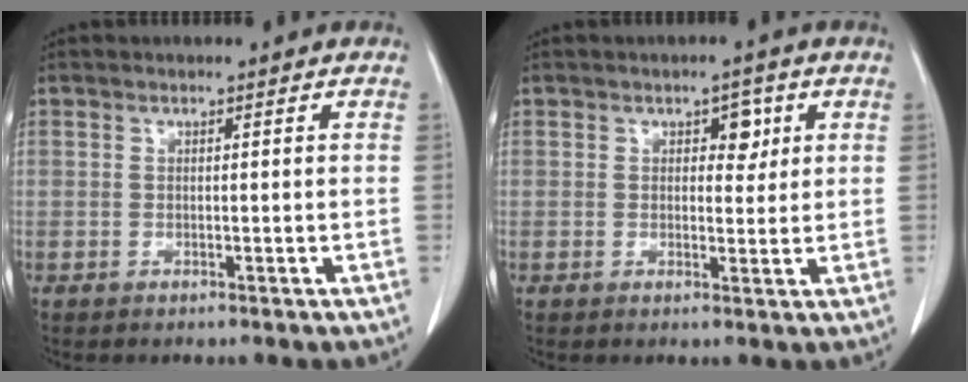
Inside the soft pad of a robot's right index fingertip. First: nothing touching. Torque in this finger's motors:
{"motor_torque": [0.01, 0.00, 0.01, 0.00]}